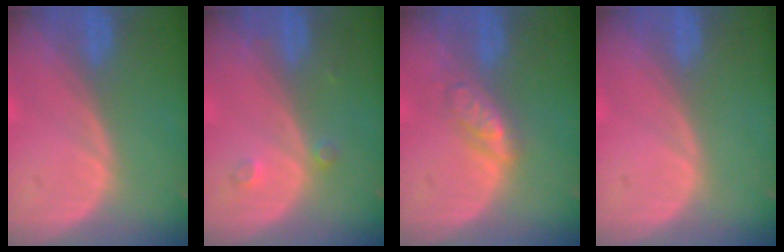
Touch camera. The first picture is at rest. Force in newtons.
{"total": 1.9, "press": 1.6, "slide": 1.0}
{"total": 3.8, "press": 3.7, "slide": 0.3}
{"total": 0.0}